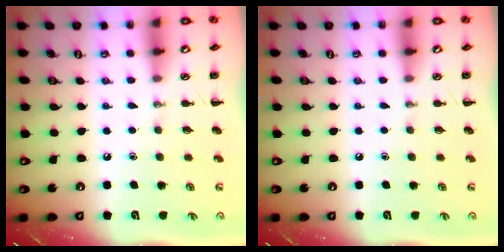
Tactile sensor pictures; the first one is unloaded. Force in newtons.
{"total": 0.0}